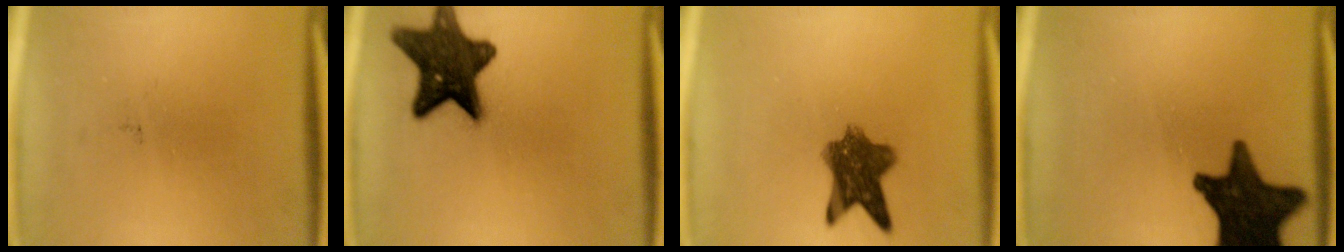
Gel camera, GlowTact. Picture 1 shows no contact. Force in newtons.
{"total": 14.4}
{"total": 8.2}
{"total": 17.0}